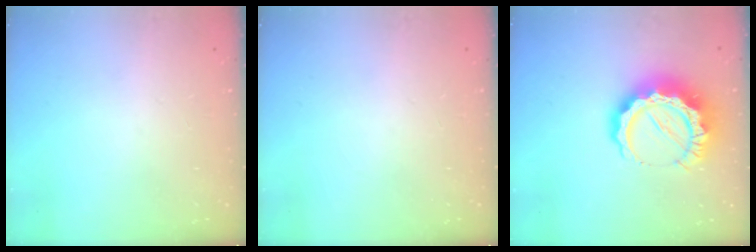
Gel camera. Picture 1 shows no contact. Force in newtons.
{"total": 0.0}
{"total": 14.8, "press": 14.8, "slide": 1.6}